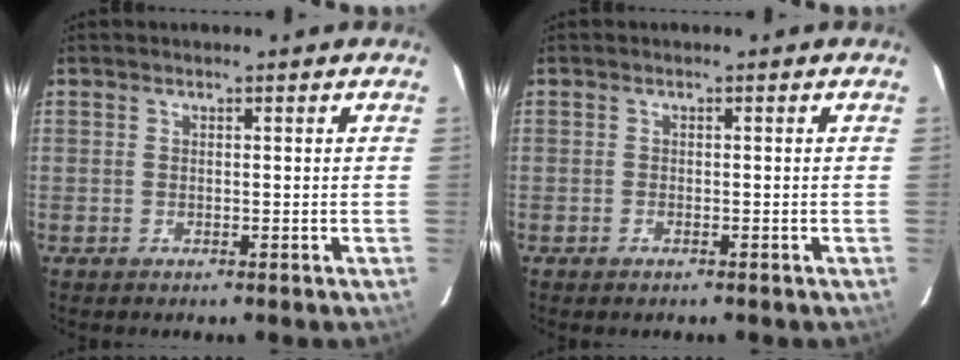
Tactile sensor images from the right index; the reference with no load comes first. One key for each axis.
{"total": 0.7, "fx": -0.5, "fy": 0.4, "fz": 0.3, "tx": -0.005, "ty": 0.000, "tz": -0.009}